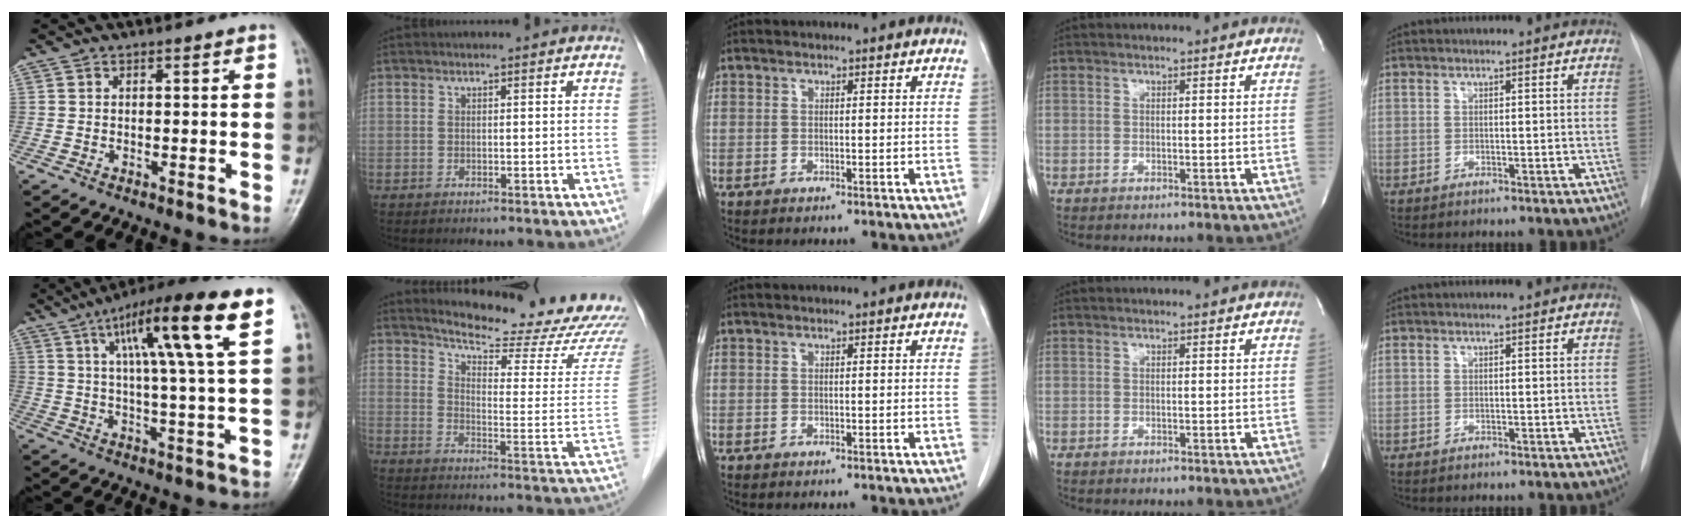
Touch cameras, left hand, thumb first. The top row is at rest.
{"thumb": {"total": 17.9, "force": [7.5, 1.8, 16.1], "torque": [-0.259, -0.006, 0.114]}, "index": {"total": 21.6, "force": [20.6, 1.6, 6.2], "torque": [-0.089, -0.109, 0.249]}}